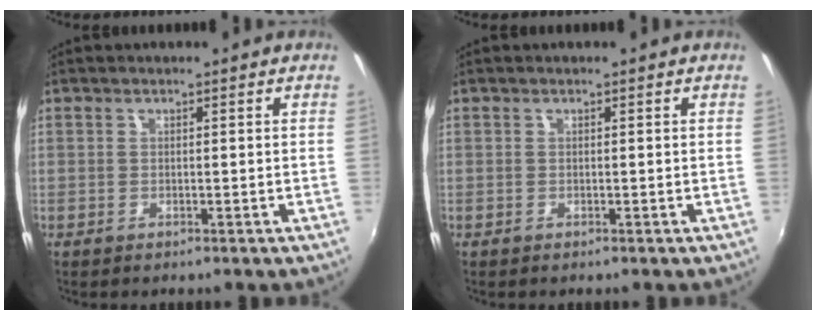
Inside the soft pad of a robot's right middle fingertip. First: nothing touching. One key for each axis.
{"total": 0.0}